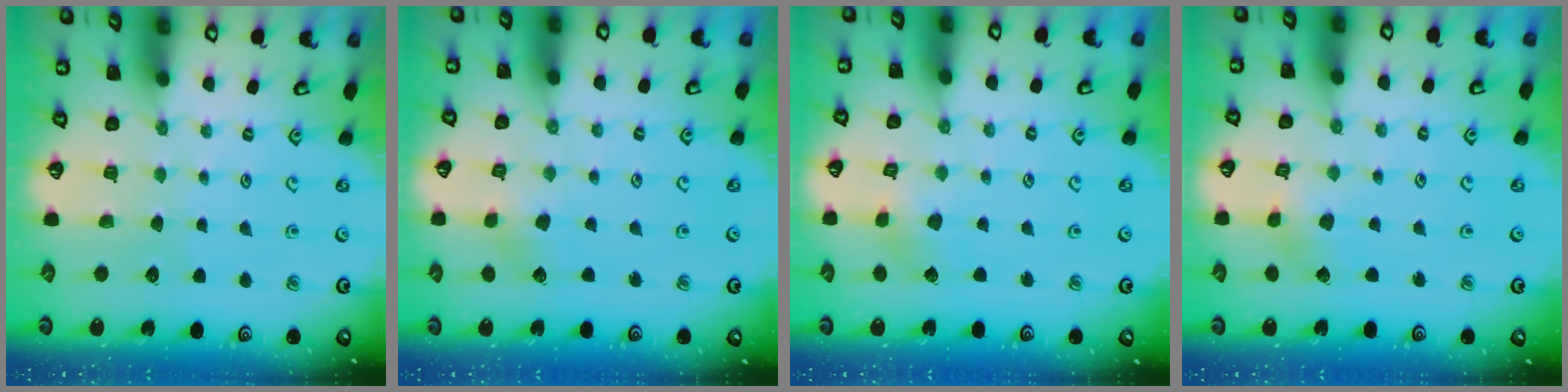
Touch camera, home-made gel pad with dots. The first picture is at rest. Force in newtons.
{"total": 2.8, "press": 2.7, "slide": 0.4}
{"total": 3.5, "press": 3.5, "slide": 0.2}
{"total": 2.4, "press": 2.4, "slide": 0.2}